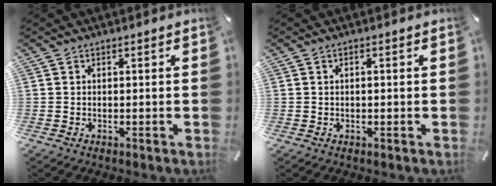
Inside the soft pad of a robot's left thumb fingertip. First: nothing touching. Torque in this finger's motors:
{"motor_torque": [-0.36, -0.15, -0.03, 0.00, 0.01]}